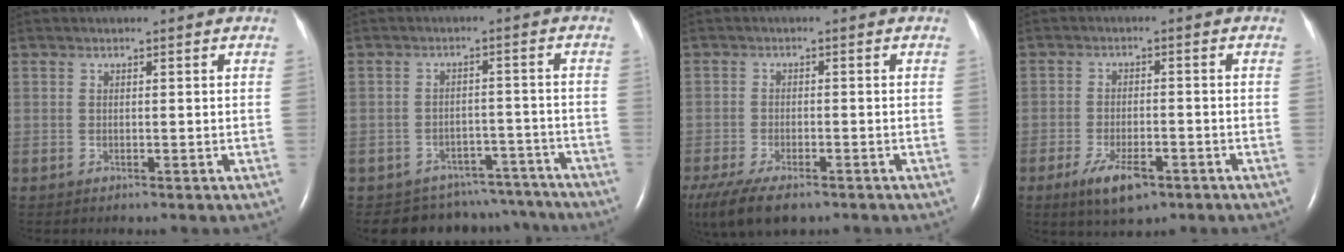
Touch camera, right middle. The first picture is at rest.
{"total": 10.5, "force": [-9.5, 4.5, -0.1], "torque": [0.011, 0.034, -0.109]}
{"total": 11.0, "force": [-7.7, 4.0, 6.8], "torque": [-0.131, -0.021, -0.121]}
{"total": 6.3, "force": [-3.6, 2.2, 4.6], "torque": [-0.089, -0.008, -0.056]}